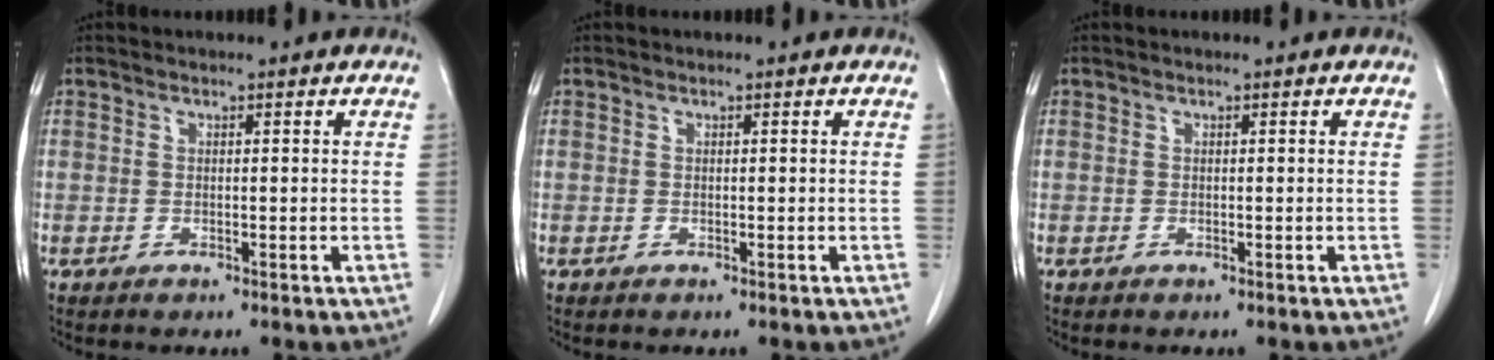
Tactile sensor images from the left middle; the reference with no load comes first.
{"total": 0.0}
{"total": 0.0}